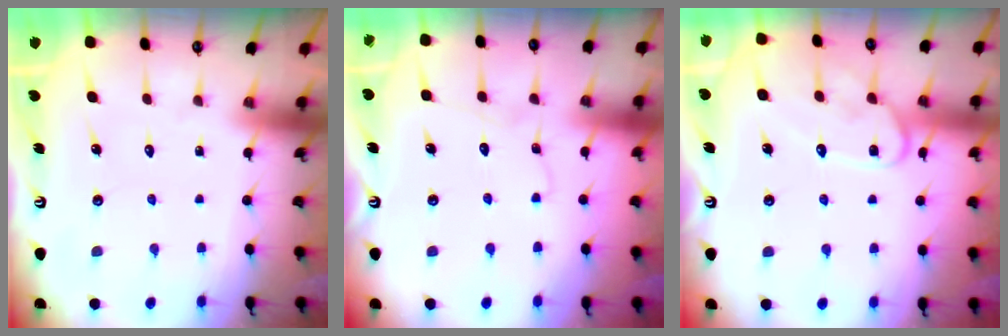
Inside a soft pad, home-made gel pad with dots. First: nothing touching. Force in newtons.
{"total": 3.6, "press": 3.6, "slide": 0.4}
{"total": 11.9, "press": 11.9, "slide": 0.8}